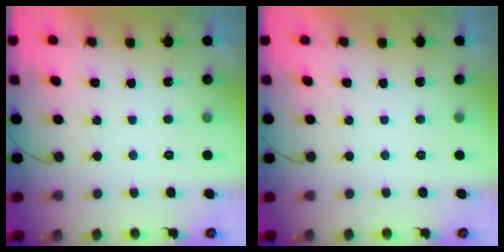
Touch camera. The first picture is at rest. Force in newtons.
{"total": 0.0}